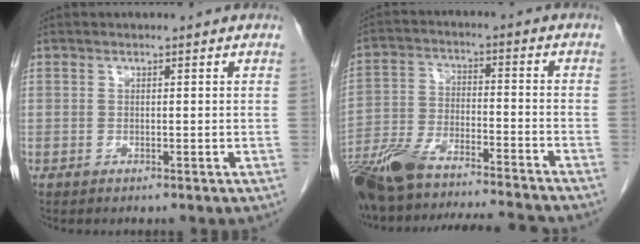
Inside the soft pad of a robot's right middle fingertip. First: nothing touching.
{"total": 20.0, "force": [-17.4, 2.5, 9.5], "torque": [-0.196, -0.012, -0.288]}